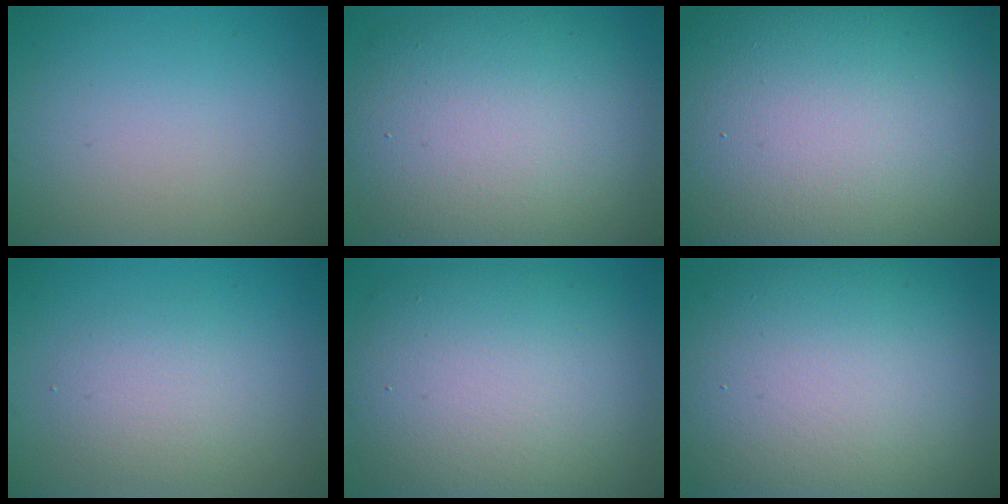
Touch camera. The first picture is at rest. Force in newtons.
{"total": 12.9, "press": 12.9, "slide": 1.0}
{"total": 24.0, "press": 24.0, "slide": 1.2}
{"total": 2.7, "press": 2.7, "slide": 0.1}
{"total": 11.6, "press": 11.5, "slide": 0.6}
{"total": 15.7, "press": 15.7, "slide": 1.3}